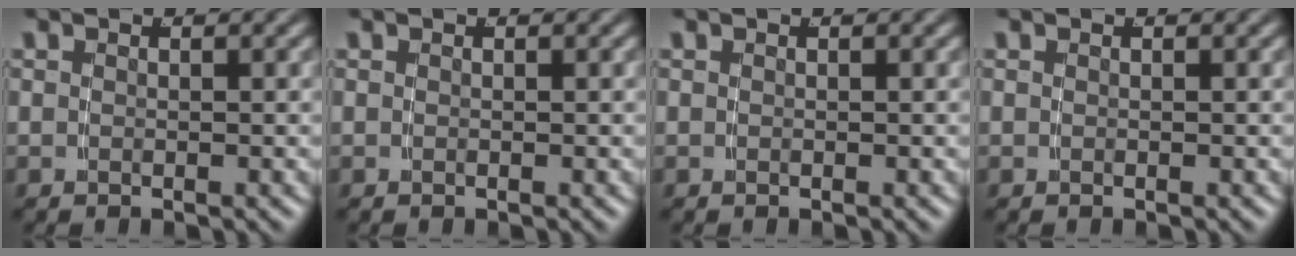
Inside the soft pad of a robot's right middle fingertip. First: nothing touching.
{"total": 0.0}
{"total": 0.0}
{"total": 0.0}